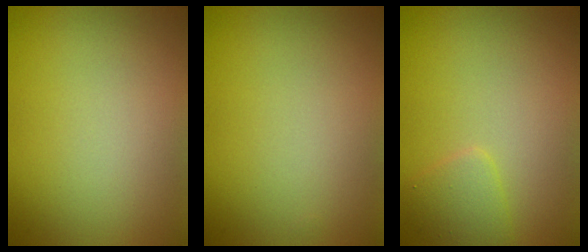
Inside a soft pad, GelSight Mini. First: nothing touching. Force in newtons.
{"total": 0.0}
{"total": 1.6, "press": 1.6, "slide": 0.1}